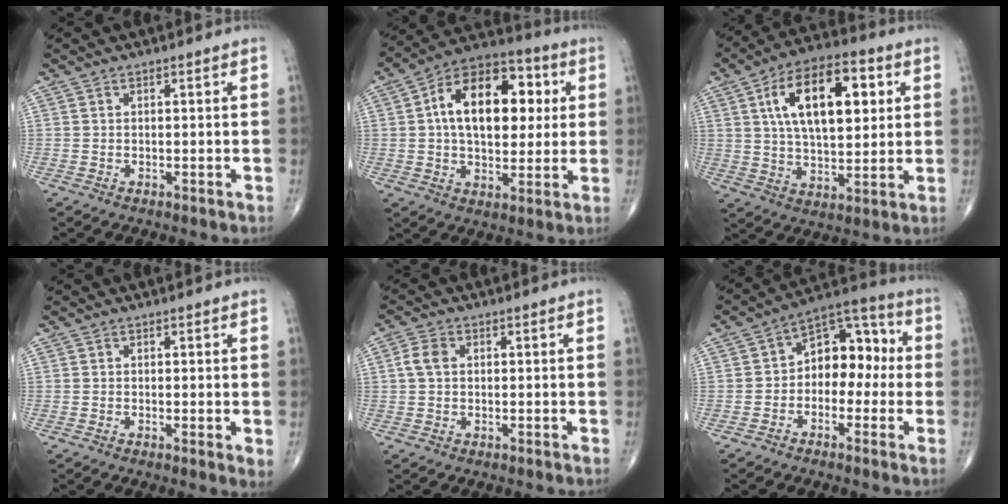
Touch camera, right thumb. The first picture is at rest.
{"total": 19.2, "force": [3.6, 11.5, 15.0], "torque": [-0.202, 0.018, 0.051]}
{"total": 18.5, "force": [5.4, 9.2, 15.1], "torque": [-0.225, 0.001, 0.088]}
{"total": 2.0, "force": [0.1, 0.5, 1.9], "torque": [-0.031, -0.008, -0.003]}
{"total": 3.3, "force": [0.5, 2.3, 2.3], "torque": [-0.051, 0.008, 0.005]}
{"total": 11.5, "force": [-0.6, 7.7, 8.4], "torque": [-0.081, 0.046, -0.028]}